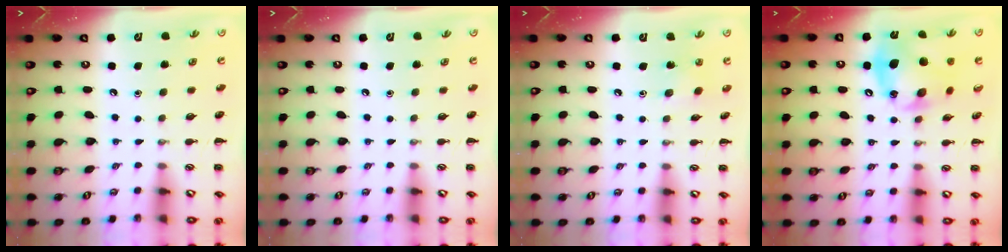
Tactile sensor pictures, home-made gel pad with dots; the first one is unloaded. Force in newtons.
{"total": 0.0}
{"total": 3.7, "press": 3.5, "slide": 1.2}
{"total": 15.1, "press": 15.0, "slide": 0.9}